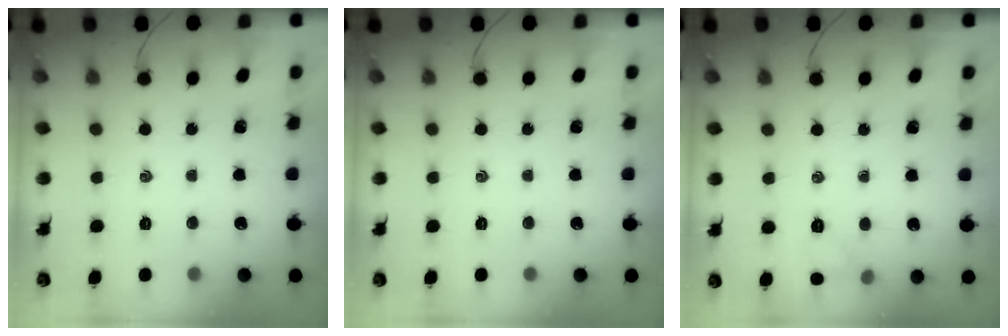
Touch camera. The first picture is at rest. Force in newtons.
{"total": 0.0}
{"total": 5.6, "press": 5.3, "slide": 1.7}